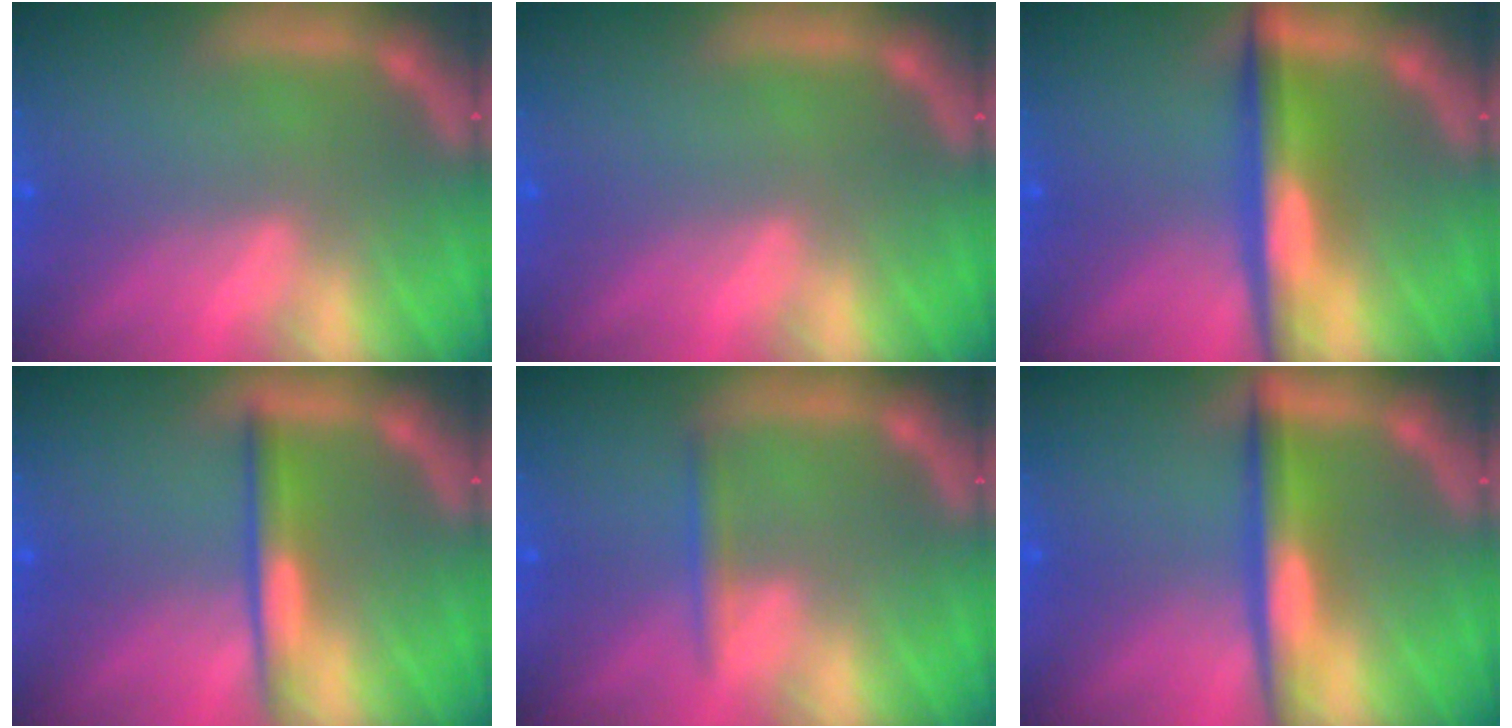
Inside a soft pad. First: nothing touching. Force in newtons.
{"total": 0.0}
{"total": 5.5}
{"total": 3.0}
{"total": 1.4}
{"total": 4.5}